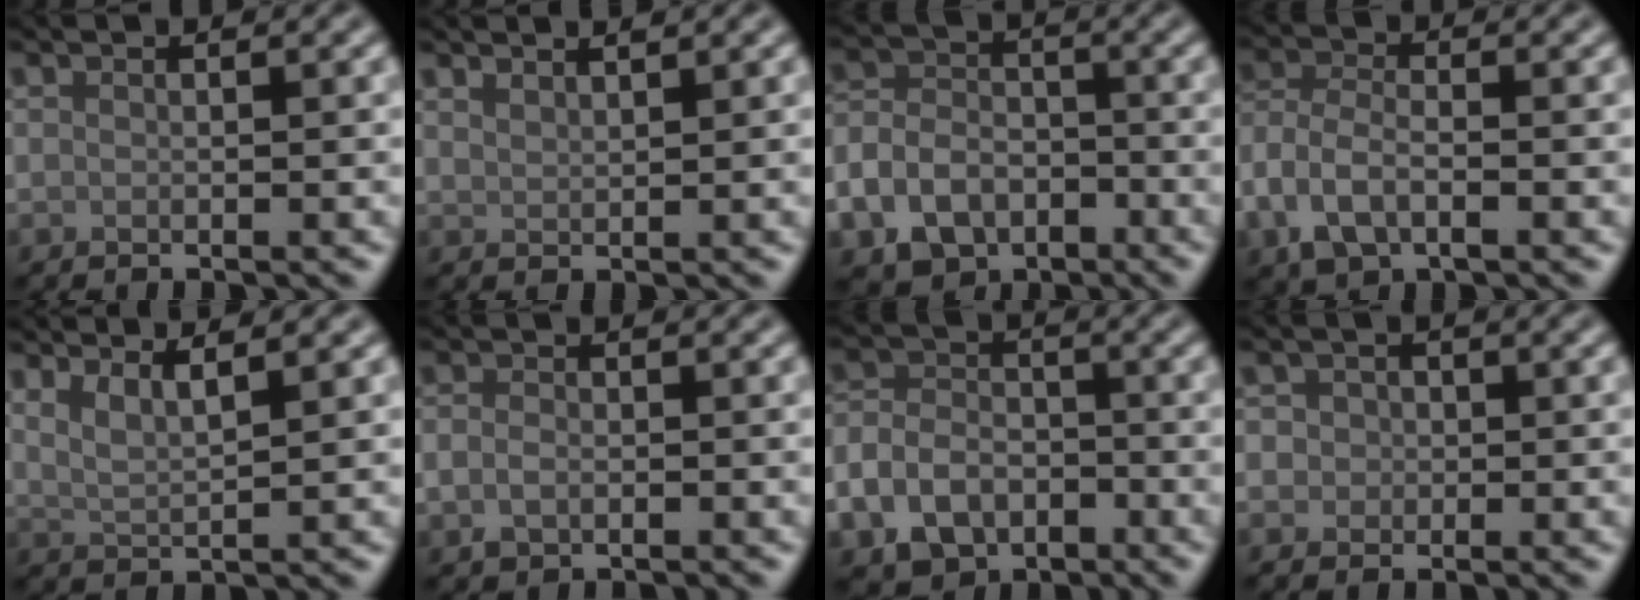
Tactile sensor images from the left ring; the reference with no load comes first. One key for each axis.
{"total": 1.4, "fx": 1.3, "fy": 0.1, "fz": 0.3, "tx": -0.005, "ty": -0.001, "tz": 0.023}
{"total": 8.9, "fx": -4.8, "fy": 6.5, "fz": 3.7, "tx": -0.066, "ty": -0.030, "tz": -0.089}
{"total": 4.4, "fx": -1.9, "fy": 2.6, "fz": 3.1, "tx": -0.069, "ty": -0.002, "tz": -0.044}
{"total": 2.5, "fx": 1.7, "fy": 0.6, "fz": 1.8, "tx": -0.025, "ty": -0.002, "tz": 0.034}
{"total": 1.8, "fx": -0.6, "fy": 1.3, "fz": 1.0, "tx": -0.020, "ty": -0.003, "tz": -0.015}
{"total": 8.1, "fx": -4.3, "fy": 5.8, "fz": 3.6, "tx": -0.062, "ty": -0.023, "tz": -0.081}
{"total": 3.1, "fx": 0.2, "fy": 3.0, "fz": 1.1, "tx": 0.004, "ty": 0.017, "tz": -0.023}